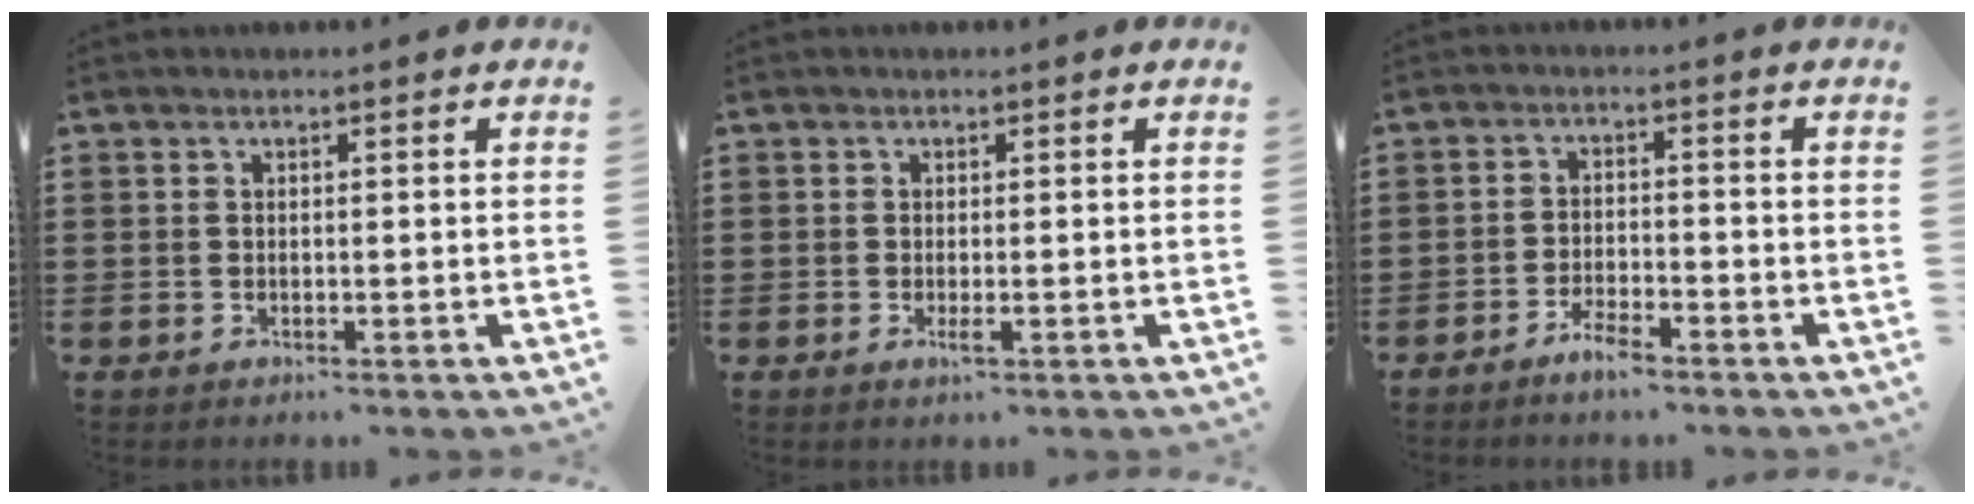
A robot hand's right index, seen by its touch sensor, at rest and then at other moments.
{"total": 1.2, "force": [-0.4, 0.1, 1.1], "torque": [-0.027, -0.007, -0.008]}
{"total": 3.0, "force": [-2.6, 0.7, 1.2], "torque": [-0.031, 0.007, -0.053]}